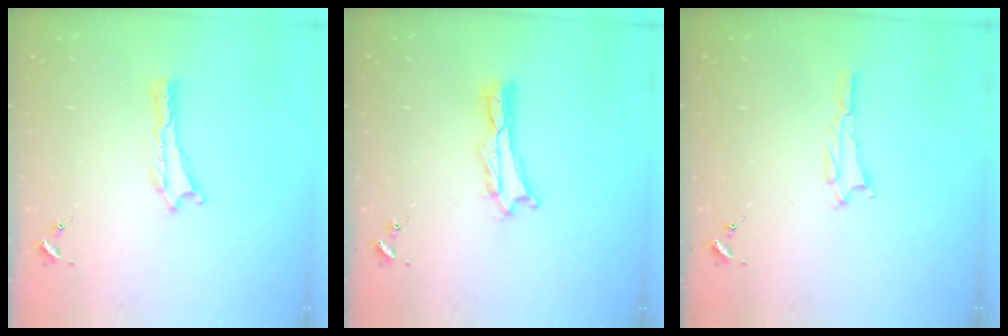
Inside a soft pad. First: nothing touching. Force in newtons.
{"total": 2.0, "press": 2.0, "slide": 0.3}
{"total": 1.8, "press": 1.8, "slide": 0.2}